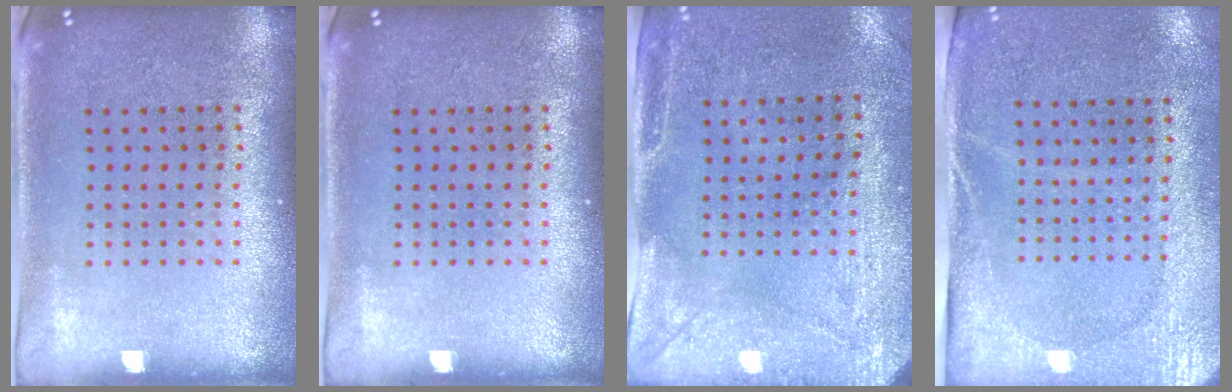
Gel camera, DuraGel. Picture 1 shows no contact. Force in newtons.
{"total": 0.0}
{"total": 3.0, "press": 2.3, "slide": 1.8}
{"total": 2.7, "press": 2.3, "slide": 1.4}